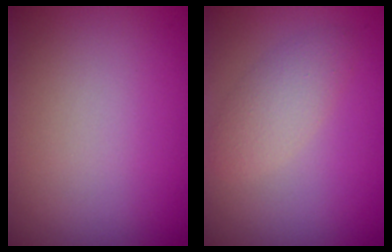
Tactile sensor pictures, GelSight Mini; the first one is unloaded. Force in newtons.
{"total": 2.4, "press": 2.4, "slide": 0.1}